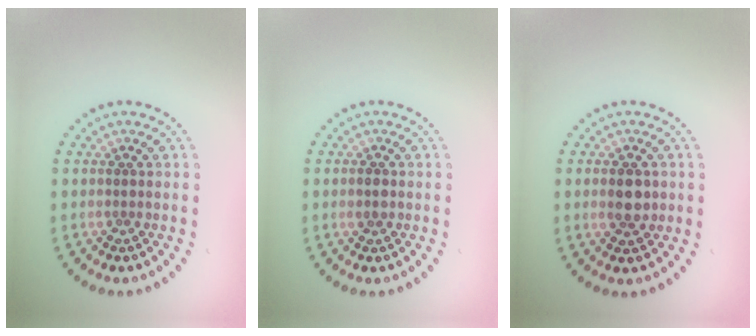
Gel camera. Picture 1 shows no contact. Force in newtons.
{"total": 1.2, "press": 1.2, "slide": 0.1}
{"total": 2.7, "press": 2.6, "slide": 0.2}